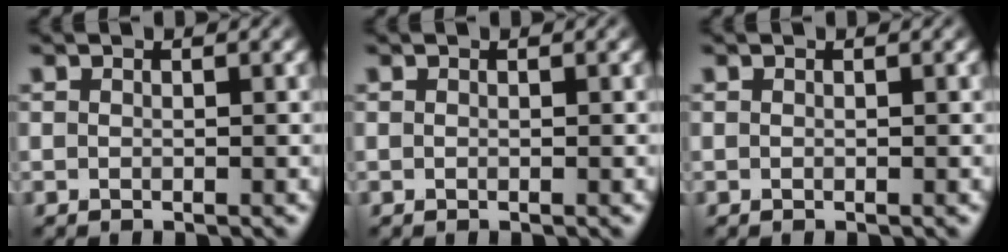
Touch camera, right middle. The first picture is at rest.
{"total": 0.0}
{"total": 0.0}